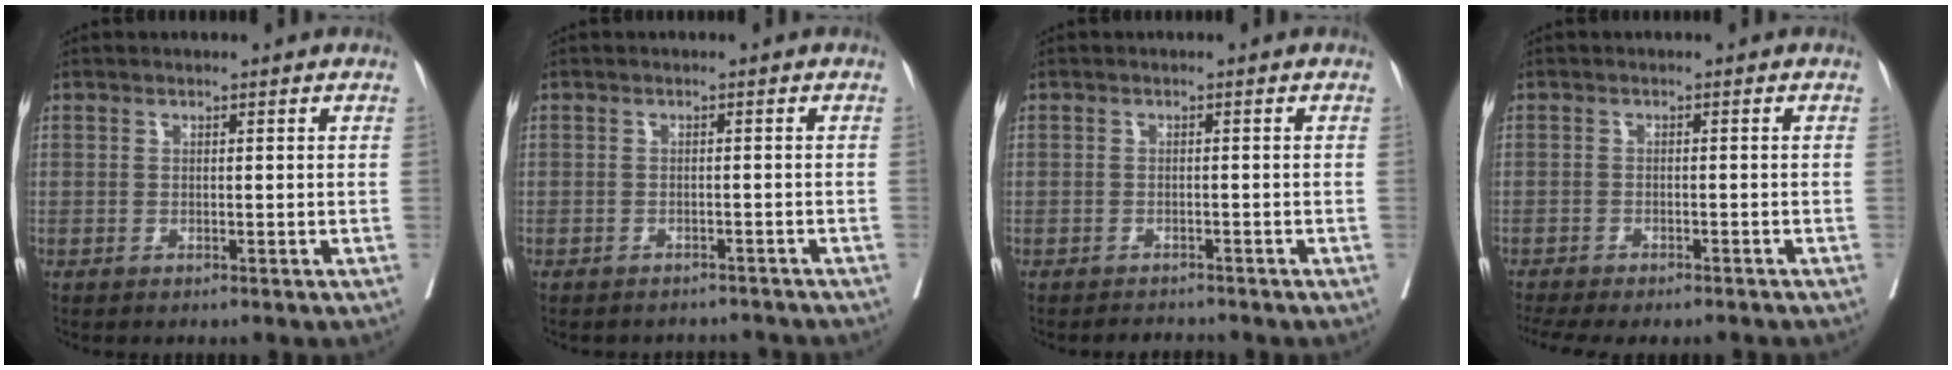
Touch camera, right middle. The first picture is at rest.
{"total": 4.0, "force": [-3.8, 1.3, -0.1], "torque": [0.004, 0.000, -0.047]}
{"total": 1.8, "force": [-1.7, 0.3, -0.1], "torque": [0.000, -0.008, -0.025]}
{"total": 10.4, "force": [-9.1, 2.4, 4.4], "torque": [-0.078, -0.008, -0.124]}